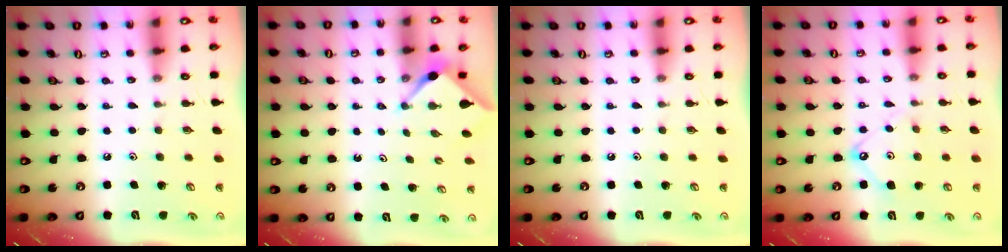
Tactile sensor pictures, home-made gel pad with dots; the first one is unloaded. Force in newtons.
{"total": 3.1, "press": 3.1, "slide": 0.4}
{"total": 0.0}
{"total": 9.9, "press": 9.9, "slide": 0.9}